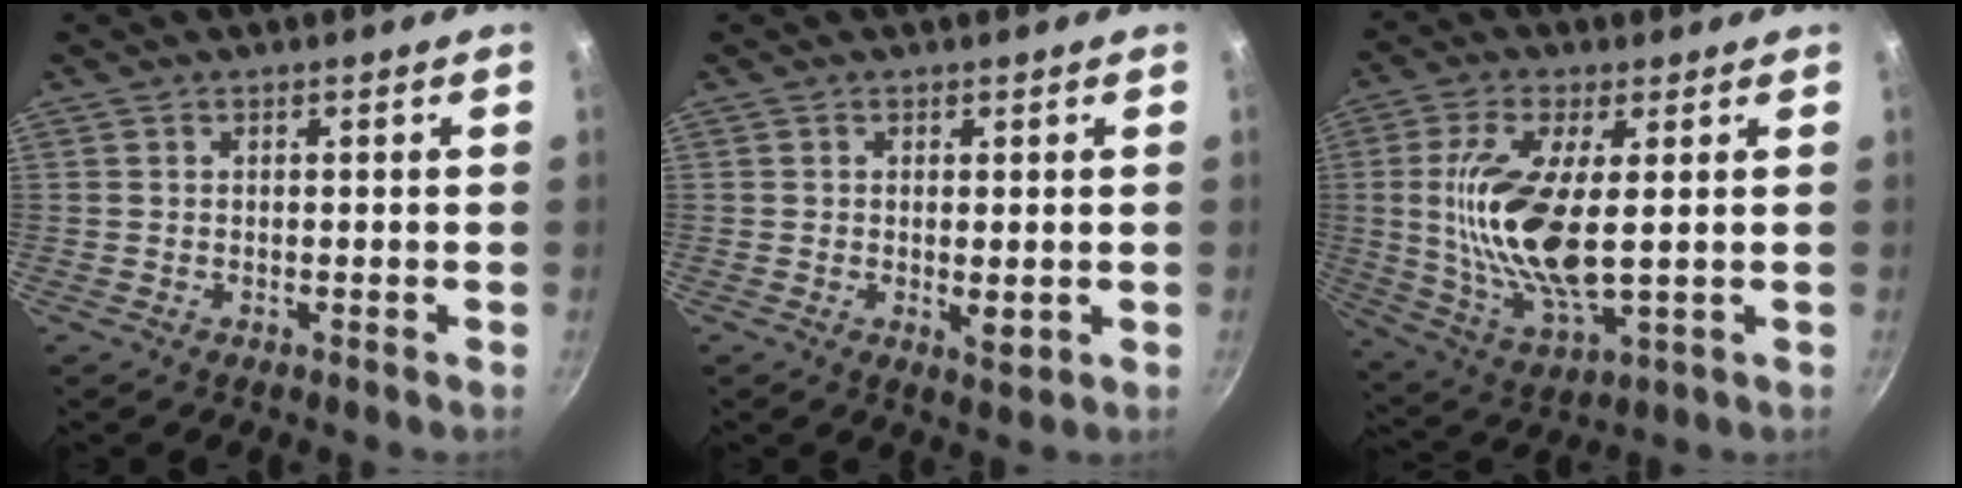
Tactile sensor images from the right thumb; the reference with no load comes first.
{"total": 2.9, "force": [-0.1, 1.1, 2.6], "torque": [-0.044, -0.011, 0.000]}
{"total": 16.3, "force": [1.6, 6.2, 15.0], "torque": [-0.304, -0.015, 0.034]}